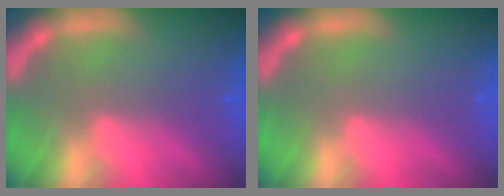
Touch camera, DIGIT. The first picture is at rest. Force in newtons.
{"total": 0.0}